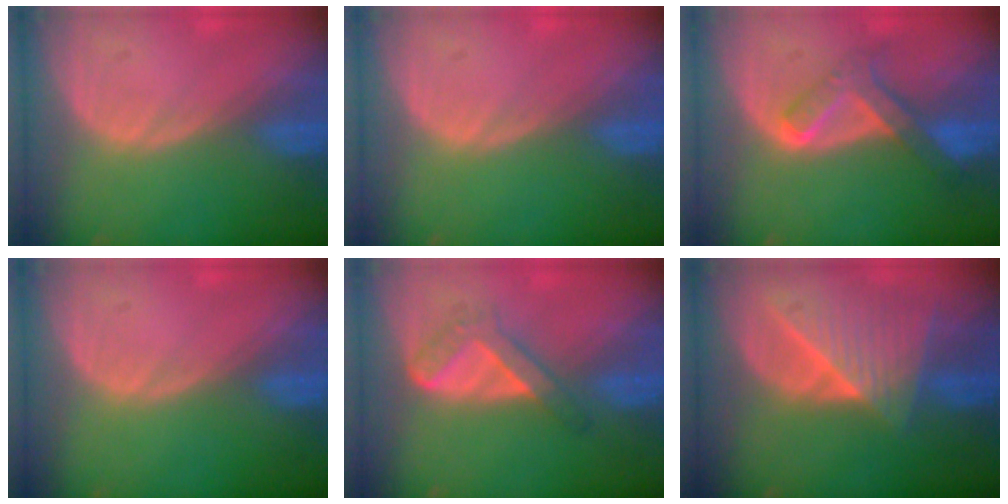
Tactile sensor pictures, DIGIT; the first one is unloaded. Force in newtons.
{"total": 0.0}
{"total": 6.6, "press": 5.7, "slide": 3.2}
{"total": 0.0}
{"total": 4.8, "press": 4.3, "slide": 2.1}
{"total": 7.7, "press": 7.3, "slide": 2.5}